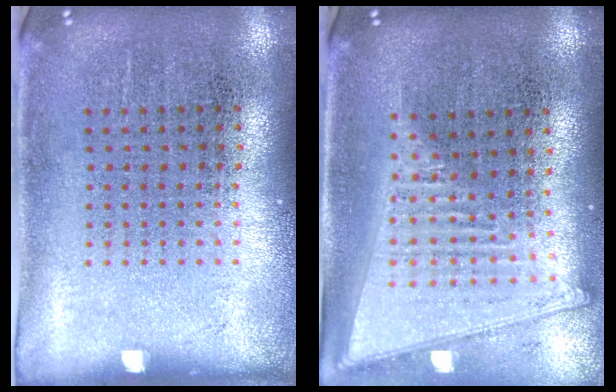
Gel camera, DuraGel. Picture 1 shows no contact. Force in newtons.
{"total": 2.0, "press": 1.7, "slide": 1.0}